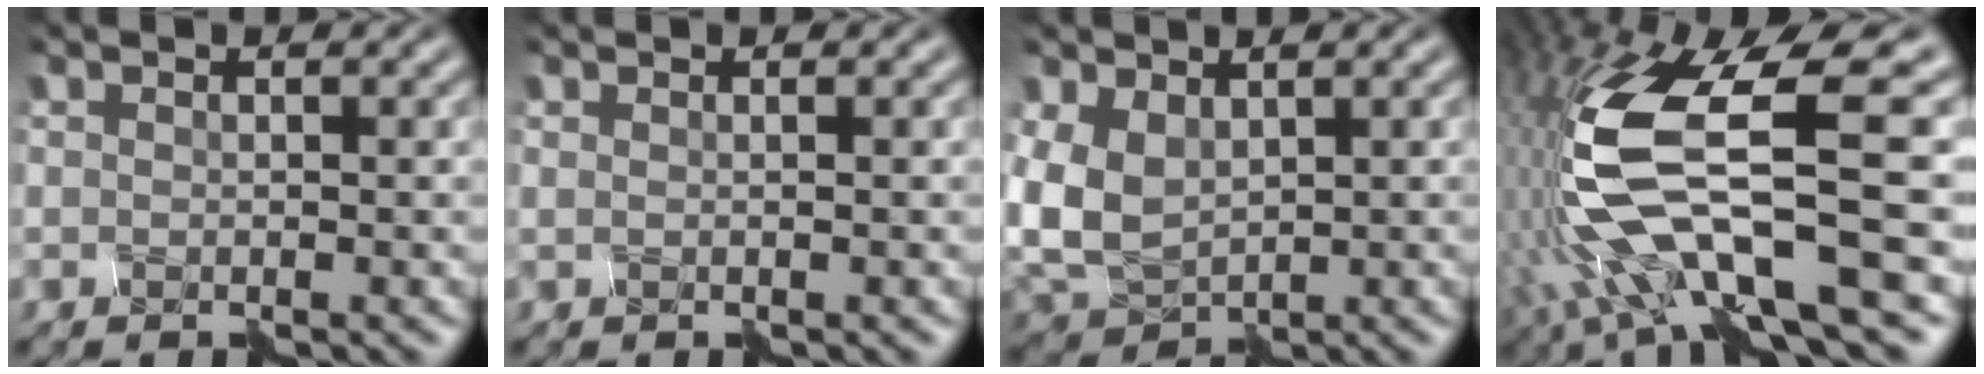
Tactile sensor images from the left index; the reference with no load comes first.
{"total": 0.8, "force": [0.4, 0.3, 0.6], "torque": [-0.001, 0.006, -0.010]}
{"total": 5.0, "force": [0.5, 3.6, 3.5], "torque": [-0.092, -0.004, 0.004]}
{"total": 13.4, "force": [-2.0, 4.2, 12.5], "torque": [-0.274, -0.018, -0.032]}